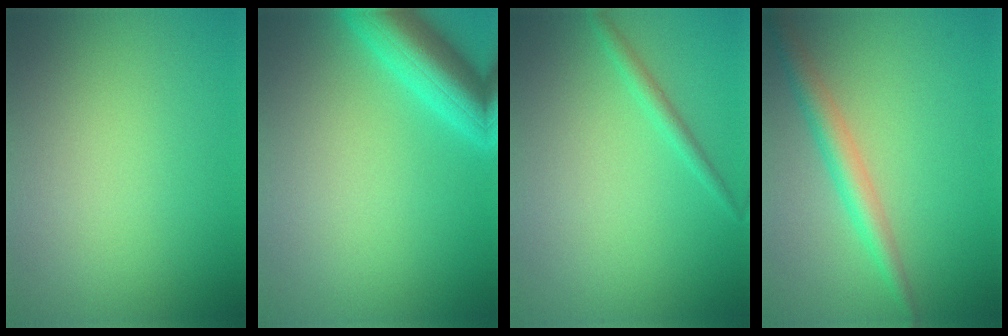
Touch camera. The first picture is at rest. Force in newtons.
{"total": 5.9, "press": 5.9, "slide": 0.4}
{"total": 1.3, "press": 1.3, "slide": 0.1}
{"total": 2.9, "press": 2.9, "slide": 0.1}